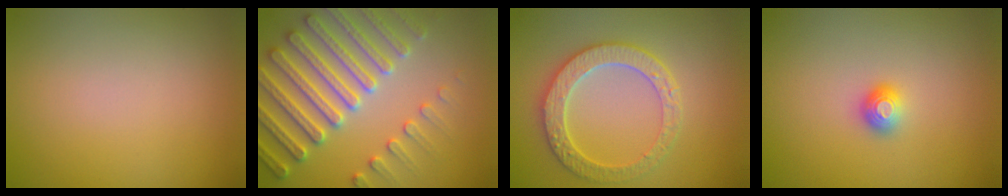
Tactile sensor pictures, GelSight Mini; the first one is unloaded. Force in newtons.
{"total": 7.6, "press": 7.3, "slide": 1.9}
{"total": 4.4, "press": 4.1, "slide": 1.6}
{"total": 1.3, "press": 1.2, "slide": 0.7}